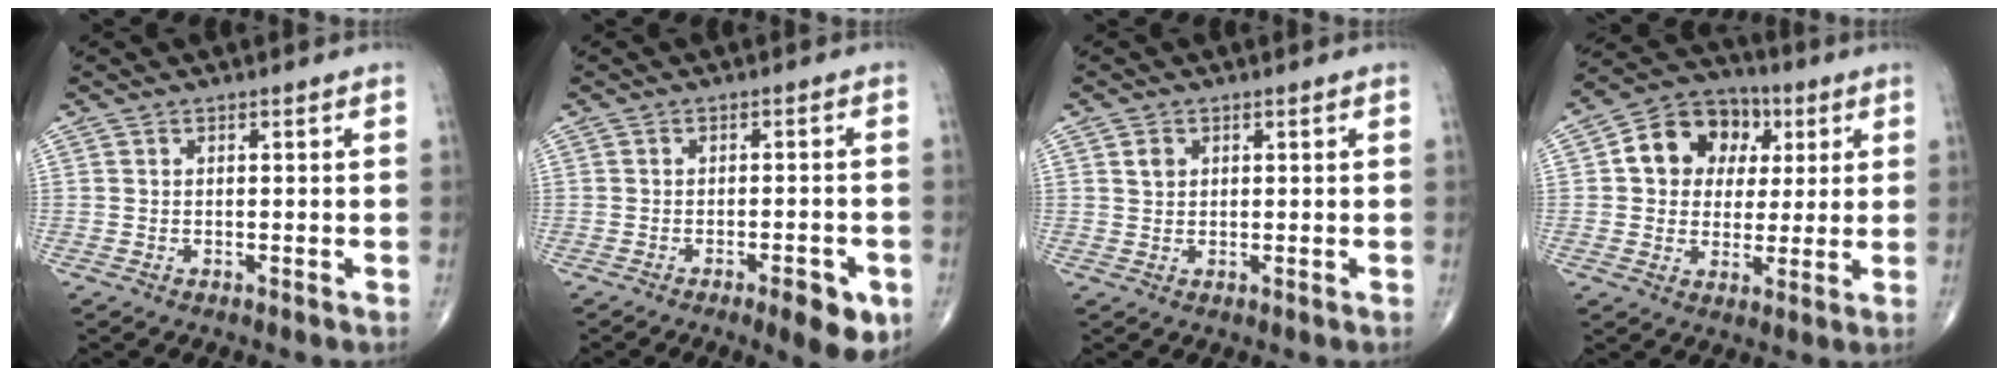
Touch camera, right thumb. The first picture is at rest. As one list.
[{"total": 6.8, "force": [-3.2, 2.1, 5.6], "torque": [-0.067, 0.004, -0.039]}, {"total": 1.9, "force": [0.7, 1.5, 0.9], "torque": [-0.010, -0.004, 0.013]}, {"total": 13.1, "force": [3.0, 10.8, 6.7], "torque": [-0.070, 0.009, 0.042]}]